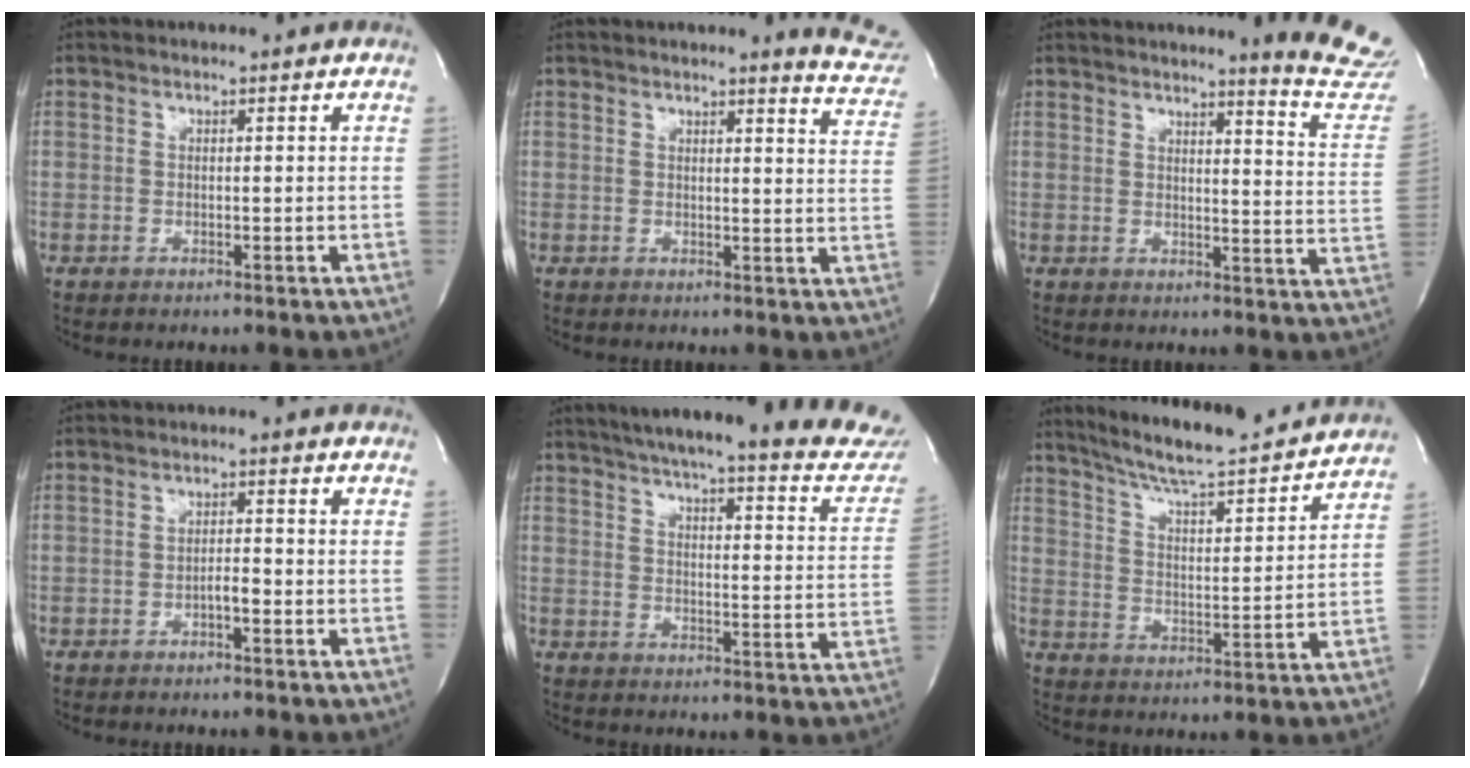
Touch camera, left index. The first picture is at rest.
{"total": 8.1, "force": [7.9, 0.2, 1.8], "torque": [-0.003, -0.063, 0.057]}
{"total": 12.7, "force": [12.2, -1.1, 3.3], "torque": [-0.029, -0.120, 0.117]}
{"total": 1.7, "force": [-1.1, 0.3, 1.3], "torque": [-0.020, -0.001, -0.021]}
{"total": 27.8, "force": [24.8, 2.2, 12.5], "torque": [-0.187, -0.075, 0.297]}
{"total": 19.1, "force": [17.5, 1.3, 7.8], "torque": [-0.128, -0.014, 0.252]}